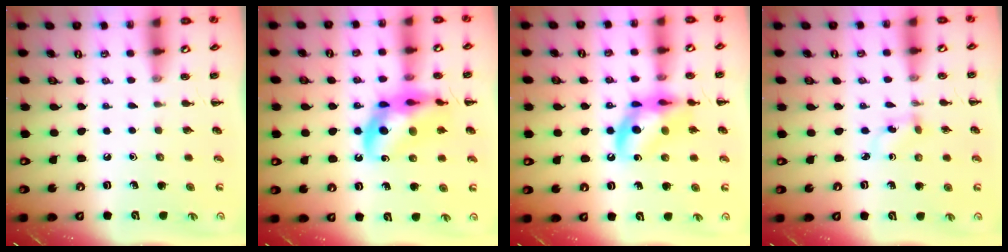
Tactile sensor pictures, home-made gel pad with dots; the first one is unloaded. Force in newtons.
{"total": 15.4, "press": 14.9, "slide": 3.8}
{"total": 13.3, "press": 12.9, "slide": 3.0}
{"total": 2.1, "press": 1.9, "slide": 1.0}